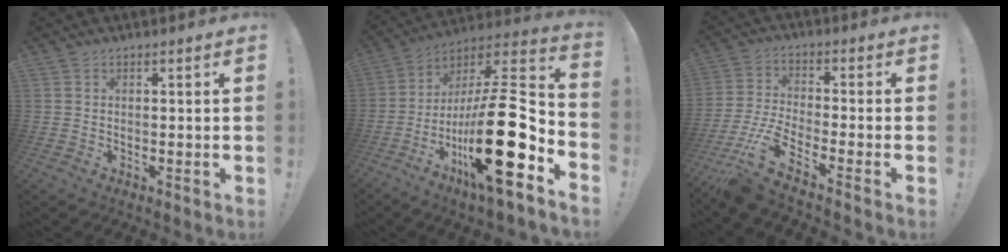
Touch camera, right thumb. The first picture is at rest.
{"total": 26.8, "force": [-7.5, 6.8, 24.8], "torque": [-0.425, 0.022, -0.126]}
{"total": 8.5, "force": [-5.6, 2.5, 5.9], "torque": [-0.138, 0.001, -0.107]}